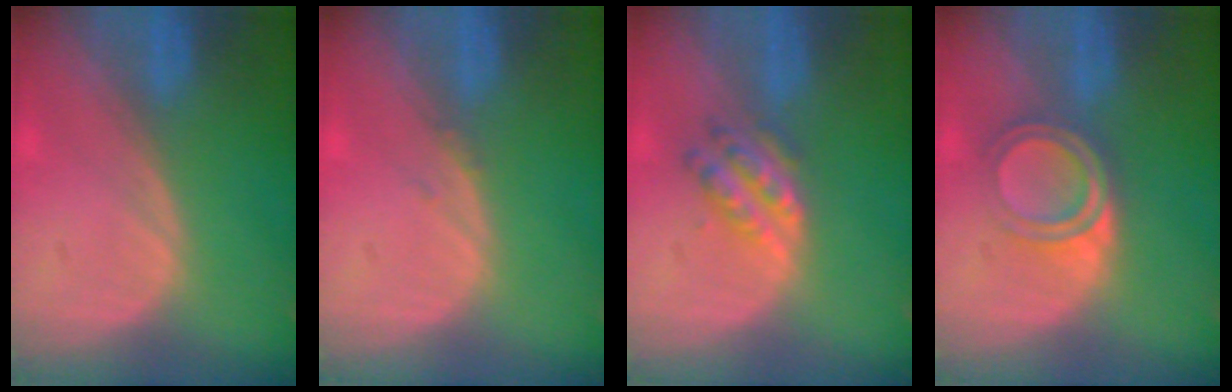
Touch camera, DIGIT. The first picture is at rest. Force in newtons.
{"total": 0.6, "press": 0.5, "slide": 0.1}
{"total": 4.7, "press": 4.6, "slide": 1.2}
{"total": 5.3, "press": 4.9, "slide": 1.9}